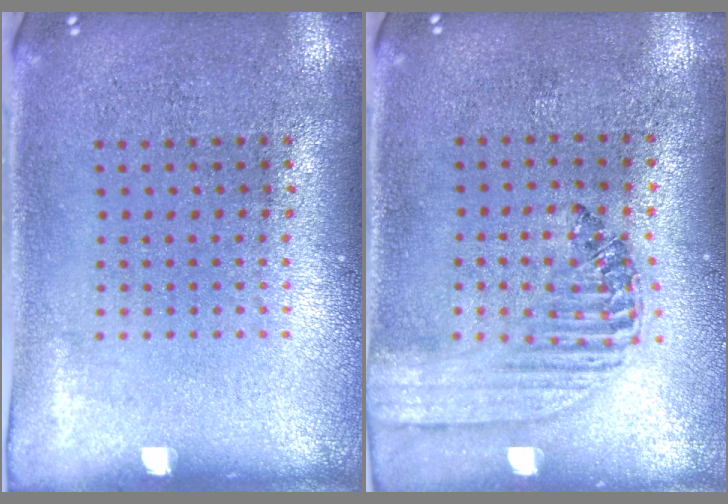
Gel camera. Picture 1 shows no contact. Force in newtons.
{"total": 1.5, "press": 1.4, "slide": 0.6}